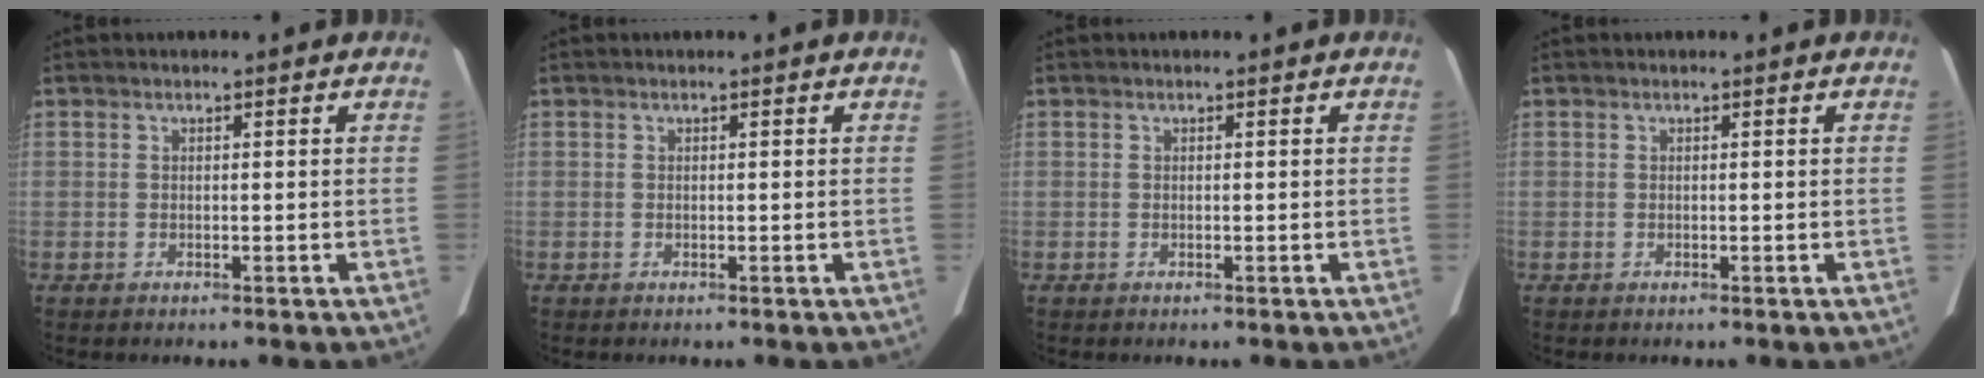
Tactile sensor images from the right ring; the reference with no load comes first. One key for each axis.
{"total": 0.0}
{"total": 0.0}
{"total": 0.0}